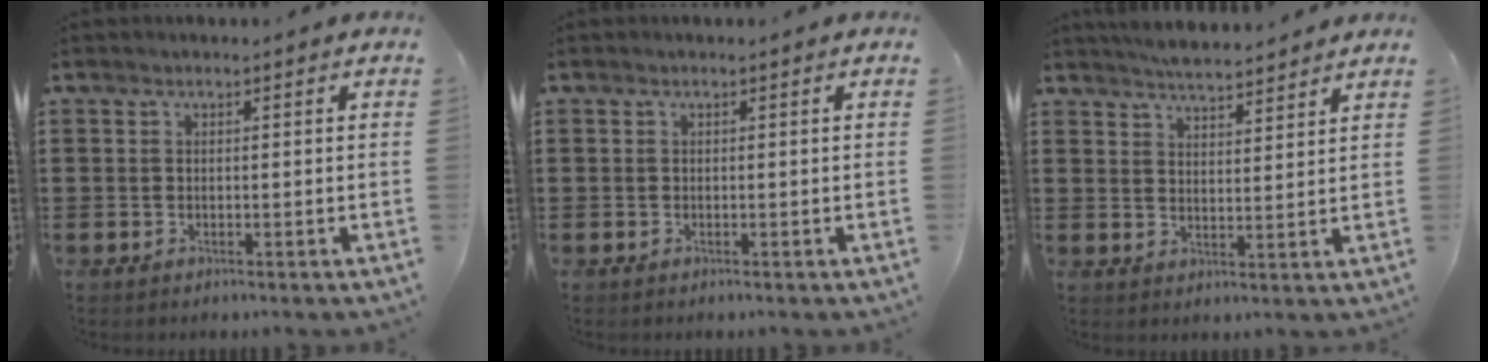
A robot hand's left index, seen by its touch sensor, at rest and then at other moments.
{"total": 0.0}
{"total": 4.1, "force": [4.1, 0.3, 0.6], "torque": [-0.023, -0.011, 0.075]}